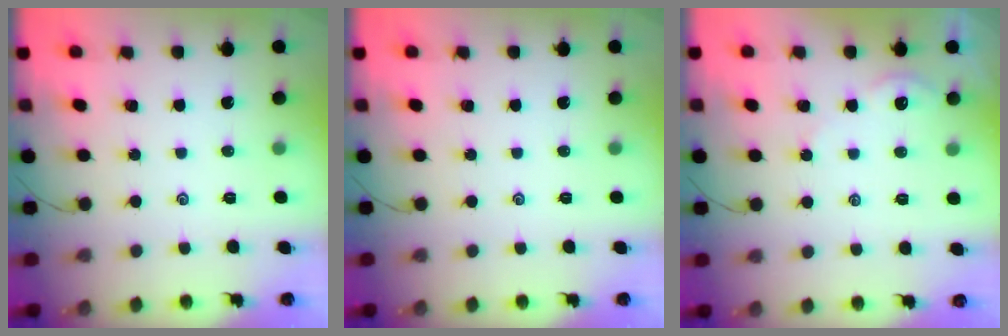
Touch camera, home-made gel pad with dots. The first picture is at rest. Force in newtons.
{"total": 0.0}
{"total": 1.7, "press": 1.7, "slide": 0.3}